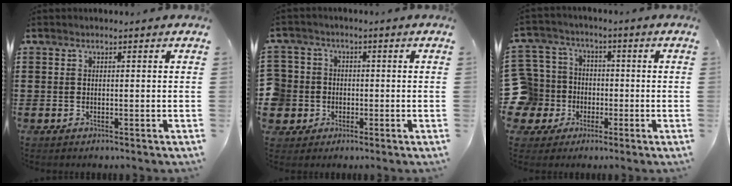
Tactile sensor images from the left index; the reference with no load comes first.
{"total": 4.8, "force": [-0.9, 4.7, 0.4], "torque": [-0.050, 0.003, -0.024]}
{"total": 9.4, "force": [-2.1, 8.9, 2.2], "torque": [-0.112, 0.014, -0.042]}